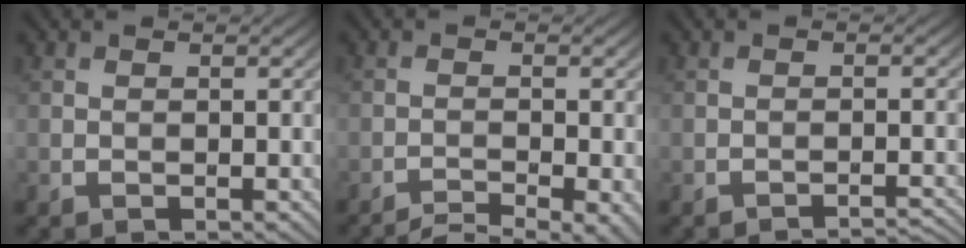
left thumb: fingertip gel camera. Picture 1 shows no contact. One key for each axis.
{"total": 5.5, "fx": -4.3, "fy": 0.9, "fz": 3.3, "tx": -0.052, "ty": -0.007, "tz": -0.076}
{"total": 2.5, "fx": -2.3, "fy": 0.2, "fz": 0.9, "tx": -0.011, "ty": 0.008, "tz": -0.038}